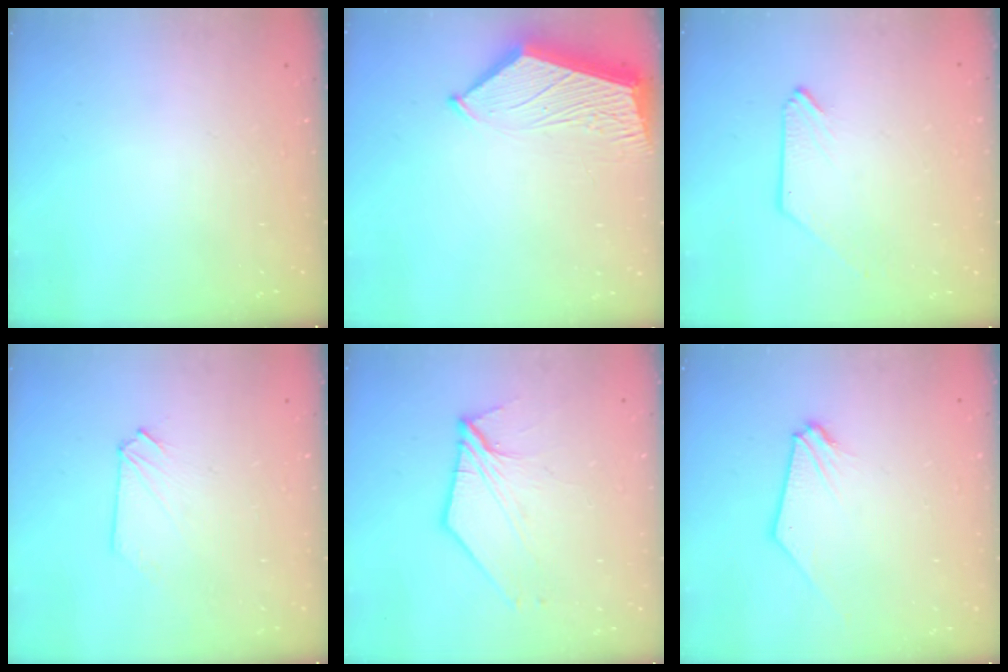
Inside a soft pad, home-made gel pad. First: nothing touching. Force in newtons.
{"total": 6.2, "press": 6.2, "slide": 0.8}
{"total": 0.0}
{"total": 0.9, "press": 0.9, "slide": 0.2}
{"total": 7.7, "press": 7.6, "slide": 1.4}
{"total": 0.6, "press": 0.6, "slide": 0.1}